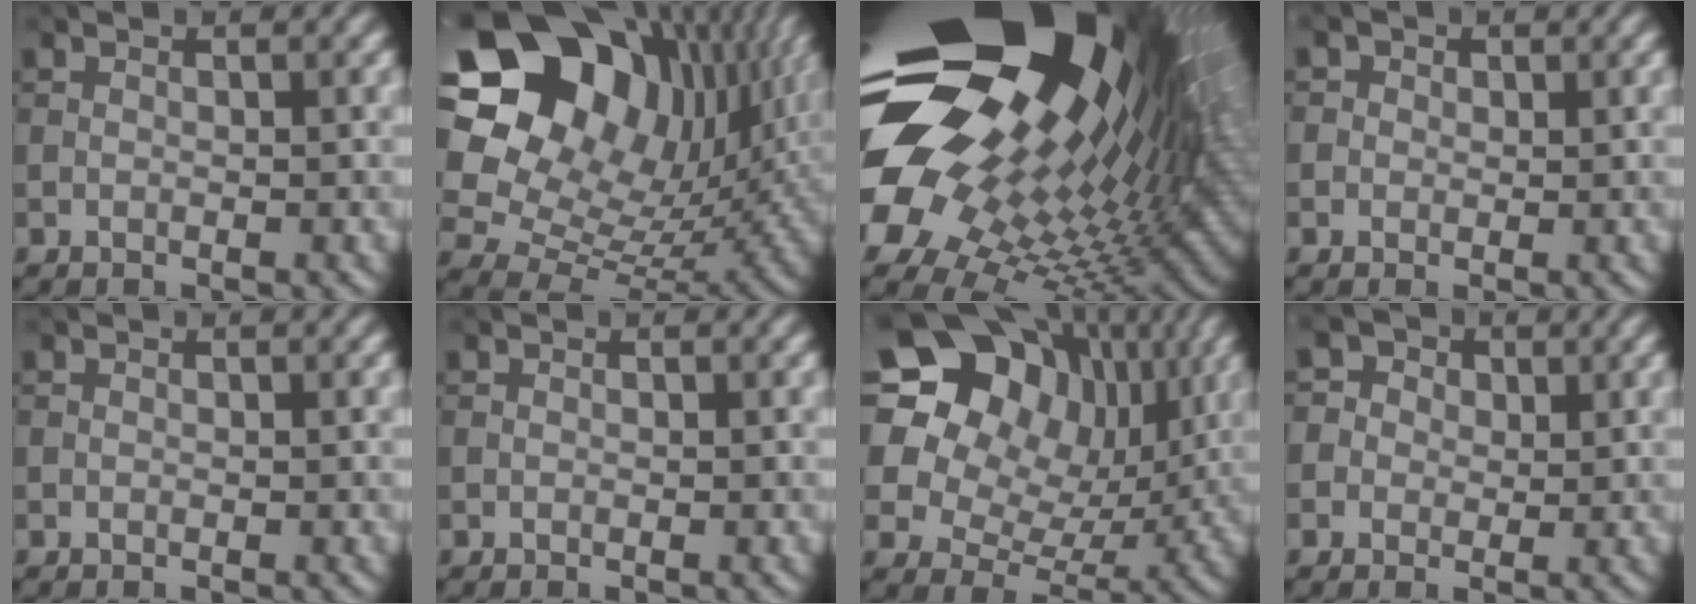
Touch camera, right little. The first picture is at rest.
{"total": 17.7, "force": [7.2, 12.4, 10.4], "torque": [-0.246, 0.047, 0.138]}
{"total": 17.6, "force": [5.8, 8.7, 14.1], "torque": [-0.236, -0.018, 0.120]}
{"total": 1.0, "force": [-0.5, -0.4, -0.8], "torque": [0.022, -0.008, -0.023]}
{"total": 0.0}
{"total": 0.0}
{"total": 16.7, "force": [7.7, 12.4, 8.0], "torque": [-0.201, 0.059, 0.119]}
{"total": 2.0, "force": [0.7, 1.8, 0.4], "torque": [0.007, 0.004, -0.016]}